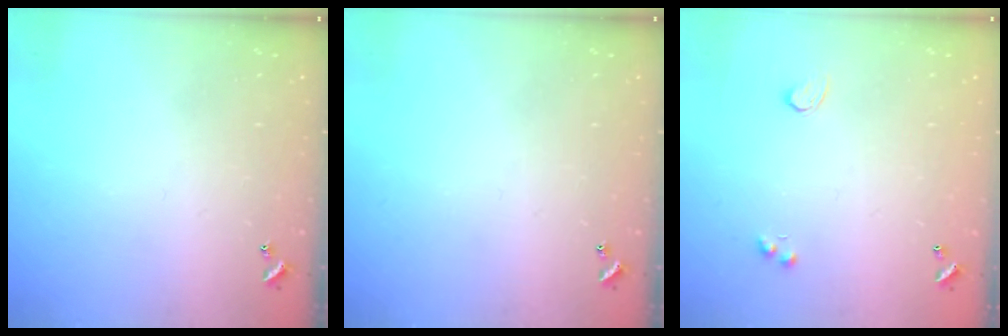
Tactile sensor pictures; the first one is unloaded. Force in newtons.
{"total": 0.0}
{"total": 2.1, "press": 1.6, "slide": 1.3}